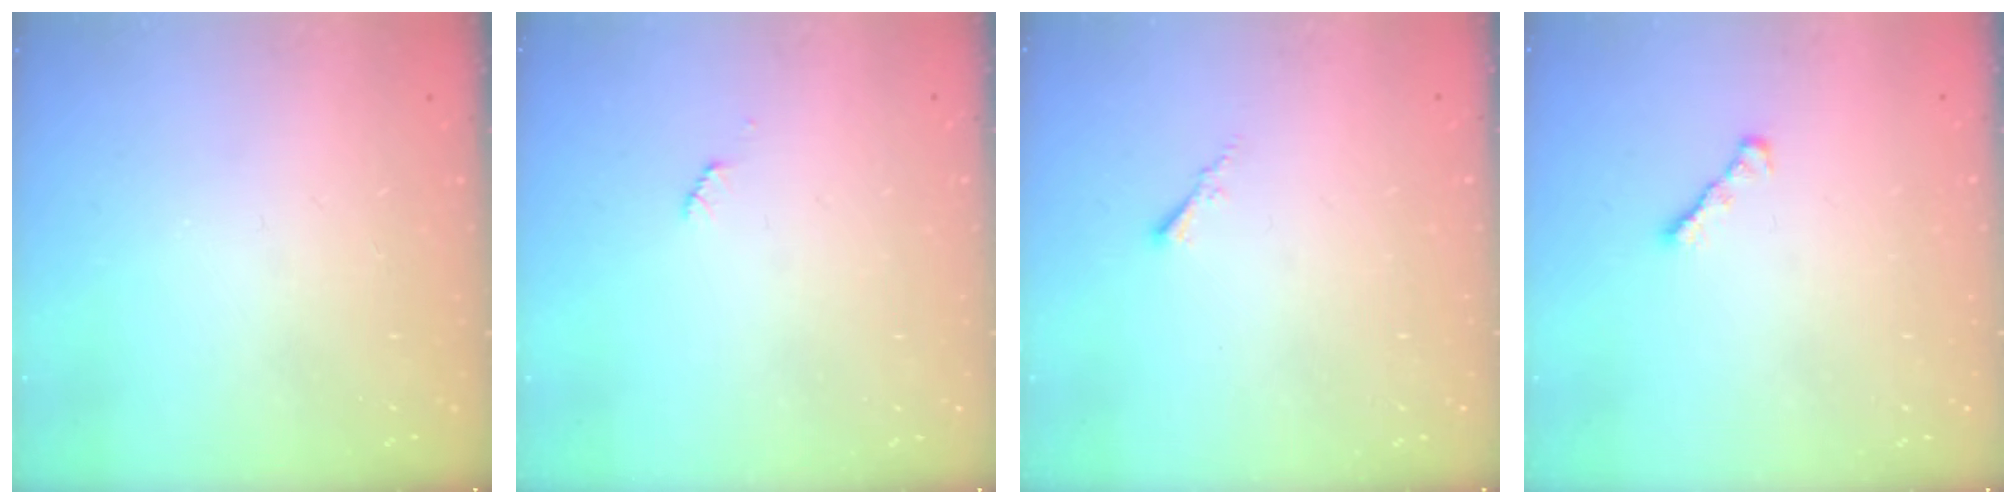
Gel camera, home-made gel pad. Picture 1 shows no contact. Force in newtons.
{"total": 2.5, "press": 2.5, "slide": 0.4}
{"total": 0.5, "press": 0.4, "slide": 0.3}
{"total": 2.5, "press": 2.4, "slide": 0.6}